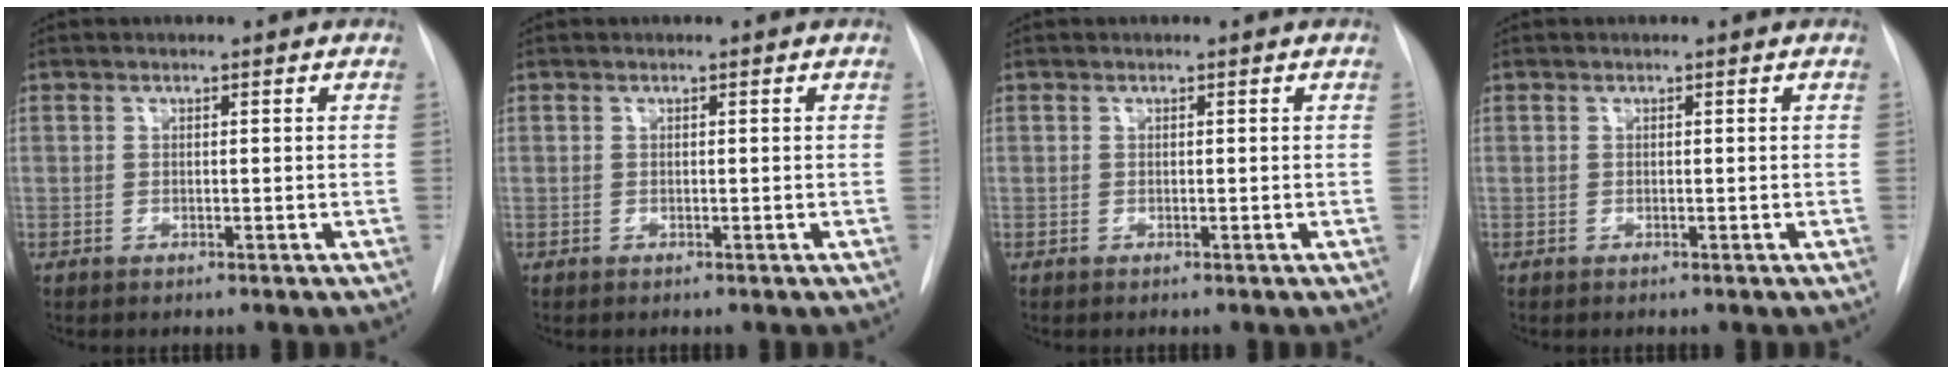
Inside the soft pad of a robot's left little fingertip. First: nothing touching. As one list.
[{"total": 0.0}, {"total": 0.0}, {"total": 0.0}]